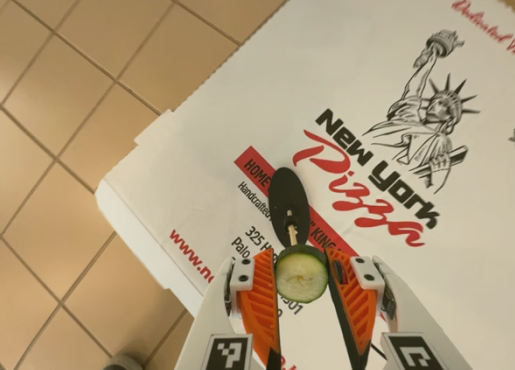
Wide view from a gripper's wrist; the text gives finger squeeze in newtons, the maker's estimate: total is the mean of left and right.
{"total": 7.2, "left": 7.4, "right": 7.0}